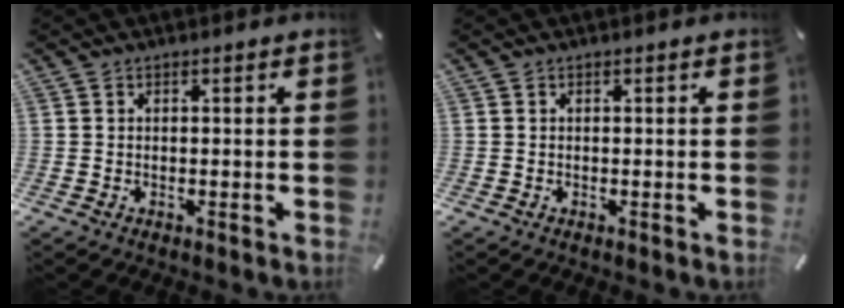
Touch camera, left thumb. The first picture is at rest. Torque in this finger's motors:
{"motor_torque": [0.05, 0.06, -0.02, 0.00, 0.00]}